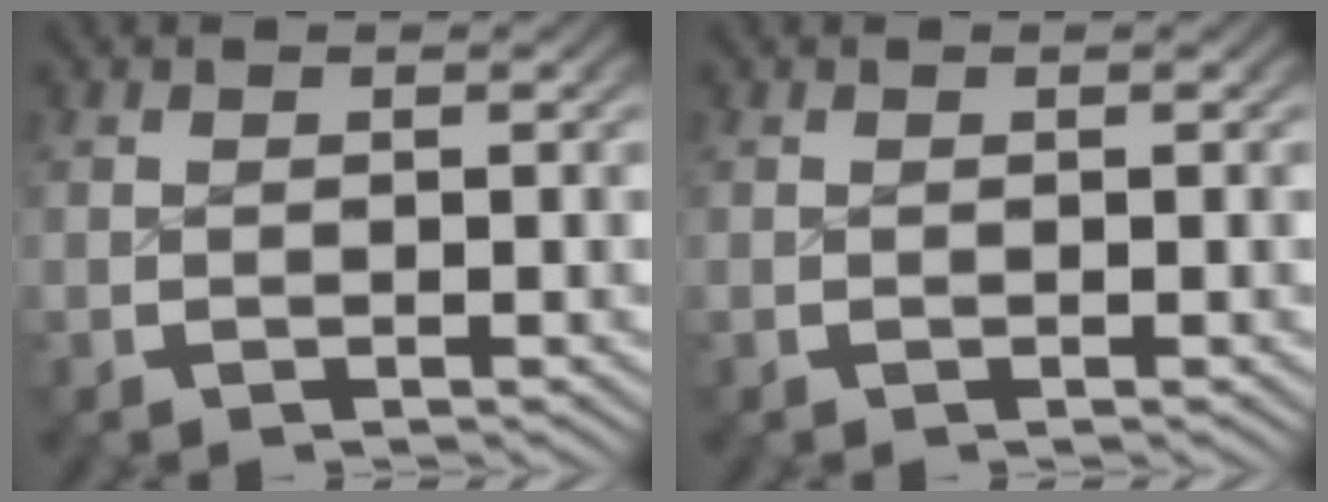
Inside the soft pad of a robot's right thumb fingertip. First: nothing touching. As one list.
[{"total": 0.0}]